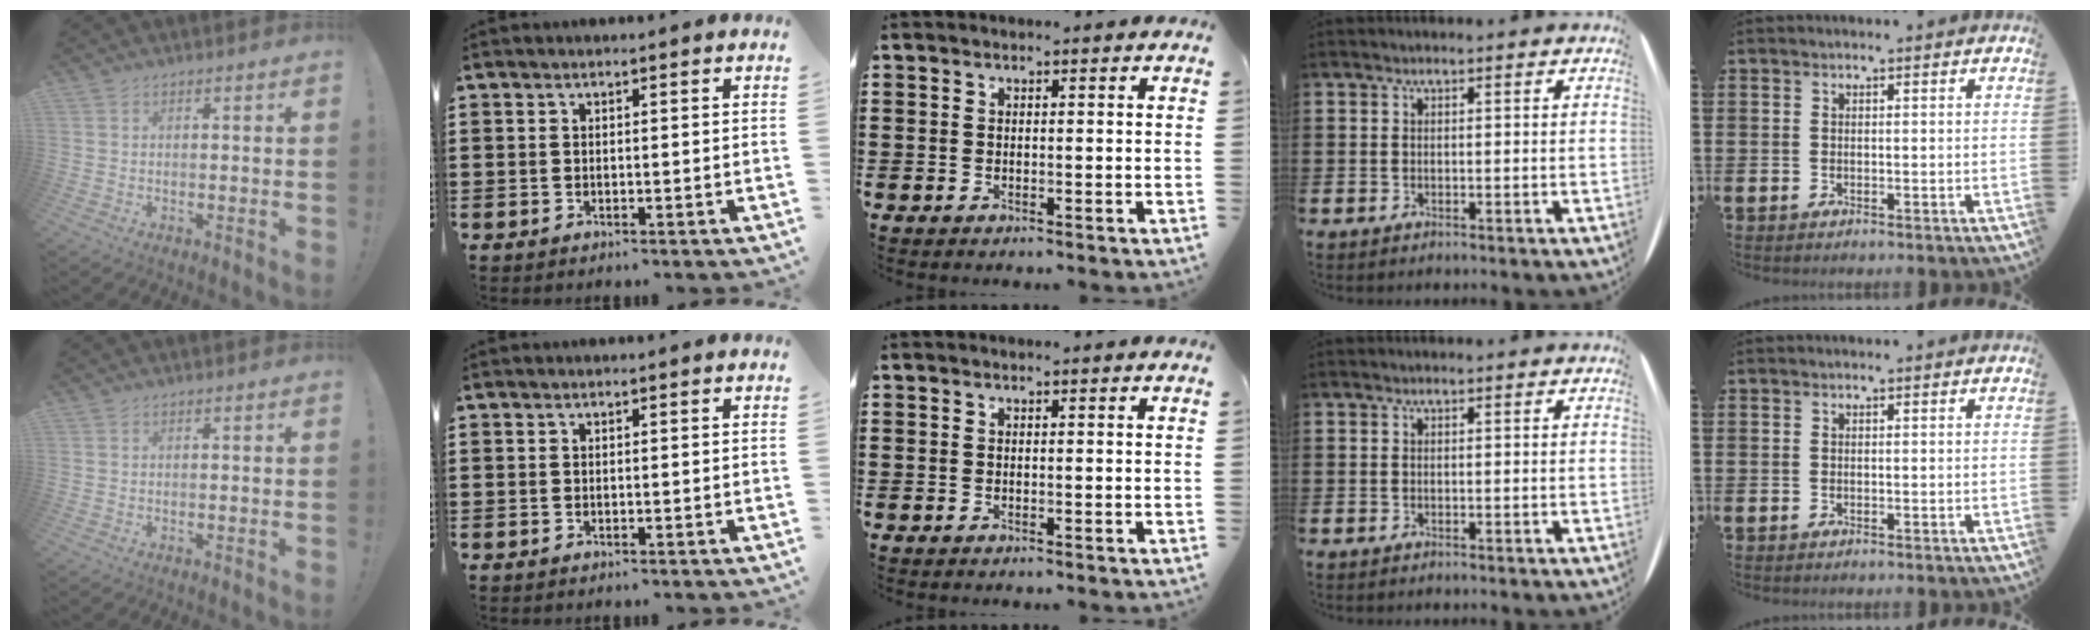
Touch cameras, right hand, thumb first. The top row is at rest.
{}